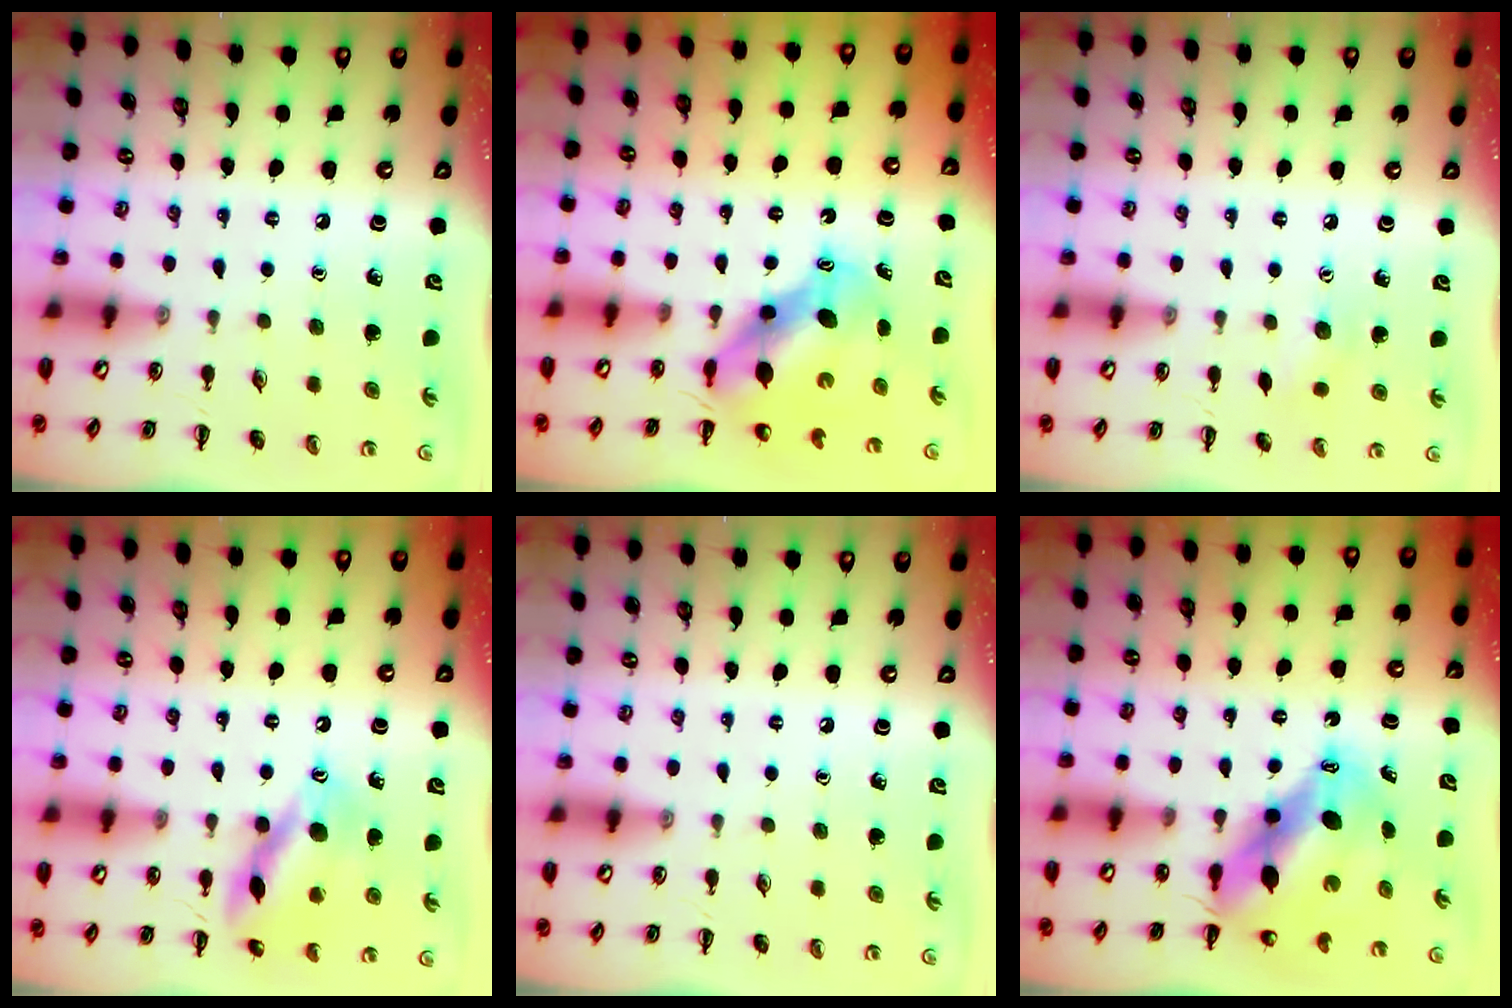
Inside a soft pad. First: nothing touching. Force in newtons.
{"total": 7.3, "press": 7.0, "slide": 2.0}
{"total": 6.2, "press": 6.0, "slide": 1.6}
{"total": 14.7, "press": 14.6, "slide": 1.4}
{"total": 0.0}
{"total": 9.9, "press": 9.6, "slide": 2.6}